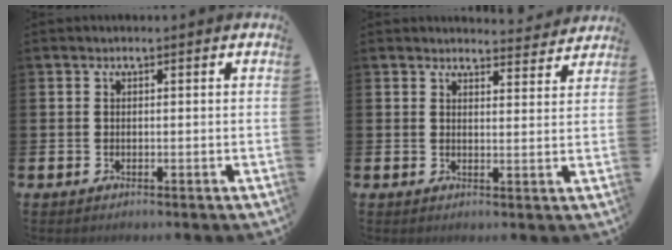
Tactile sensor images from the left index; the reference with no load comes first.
{"total": 3.5, "force": [3.5, 0.4, 0.0], "torque": [0.001, -0.023, 0.061]}